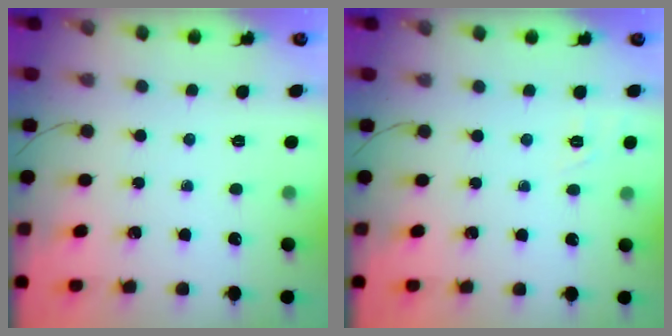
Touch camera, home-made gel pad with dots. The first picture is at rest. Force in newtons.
{"total": 1.7, "press": 0.3, "slide": 1.6}